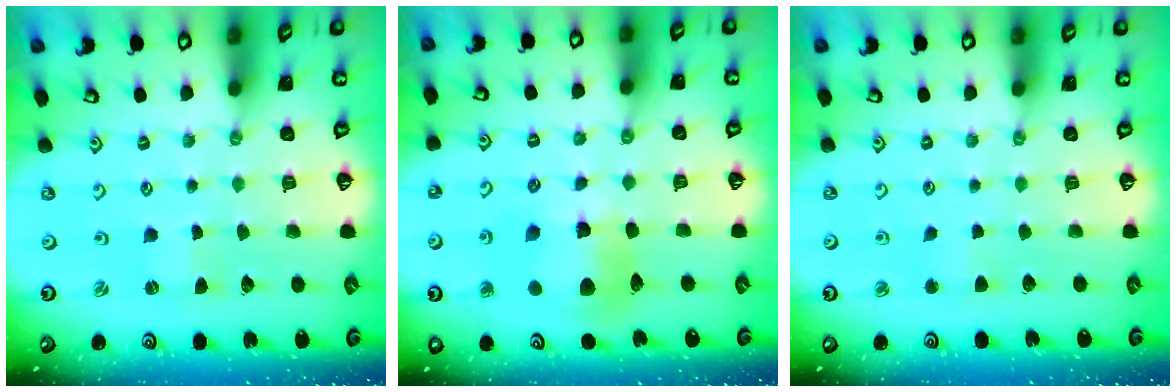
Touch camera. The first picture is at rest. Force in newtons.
{"total": 11.2, "press": 11.2, "slide": 1.4}
{"total": 2.6, "press": 2.5, "slide": 0.5}